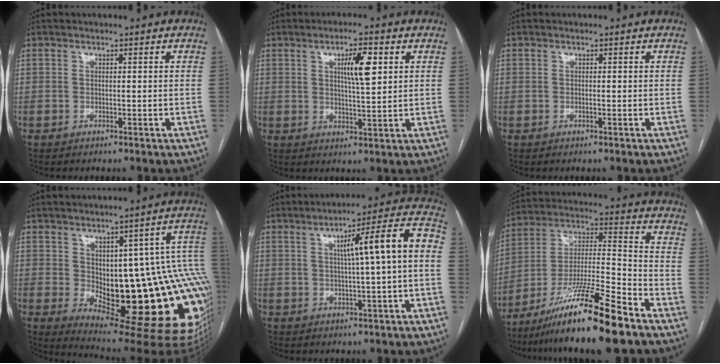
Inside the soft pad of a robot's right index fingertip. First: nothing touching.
{"total": 6.3, "force": [2.2, 1.0, 5.8], "torque": [-0.099, 0.005, 0.036]}
{"total": 0.0}
{"total": 24.9, "force": [-3.5, 7.9, 23.3], "torque": [-0.209, 0.010, -0.025]}
{"total": 11.7, "force": [0.8, 0.0, 11.7], "torque": [-0.160, 0.030, 0.008]}
{"total": 18.4, "force": [-13.1, 0.1, 13.0], "torque": [-0.252, -0.026, -0.233]}